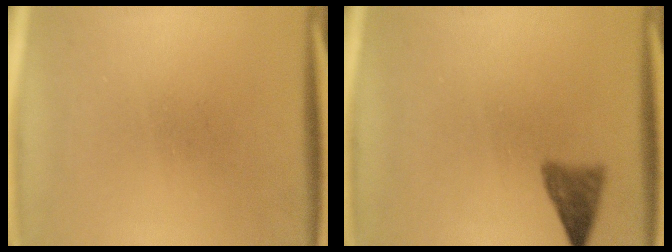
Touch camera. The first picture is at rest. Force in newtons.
{"total": 2.9}